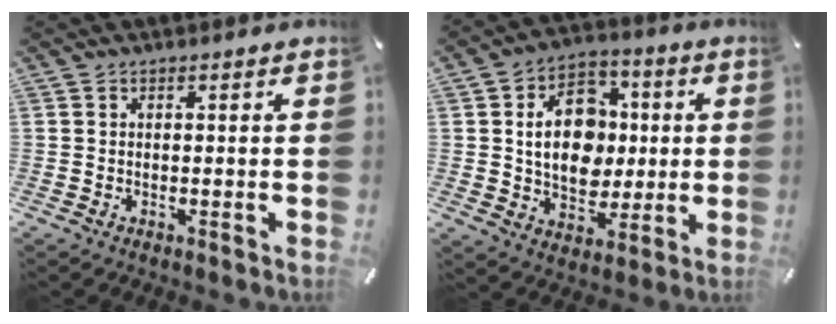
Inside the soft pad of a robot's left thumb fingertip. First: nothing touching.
{"total": 14.4, "force": [0.7, 11.5, 8.6], "torque": [-0.139, 0.015, 0.016]}